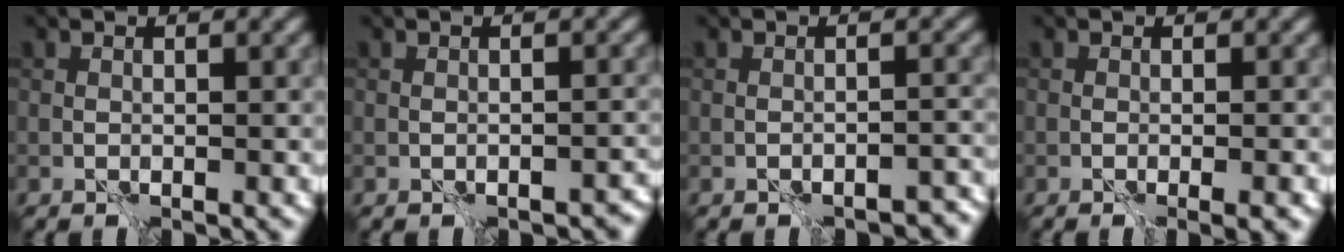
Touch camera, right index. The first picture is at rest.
{"total": 1.8, "force": [-1.4, 0.7, 0.8], "torque": [-0.008, 0.003, -0.017]}
{"total": 3.1, "force": [-2.6, 1.0, 1.3], "torque": [-0.018, 0.013, -0.031]}
{"total": 2.1, "force": [-0.9, 0.5, 1.9], "torque": [-0.021, -0.002, -0.012]}